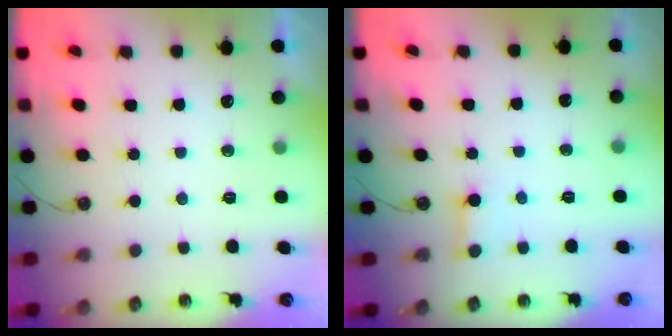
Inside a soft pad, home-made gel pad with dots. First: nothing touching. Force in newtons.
{"total": 2.8, "press": 2.8, "slide": 0.3}